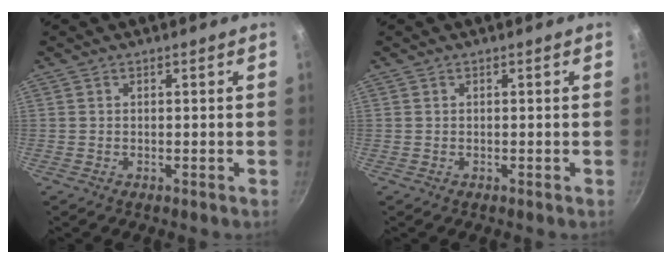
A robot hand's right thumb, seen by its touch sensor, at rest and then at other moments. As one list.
[{"total": 0.0}]